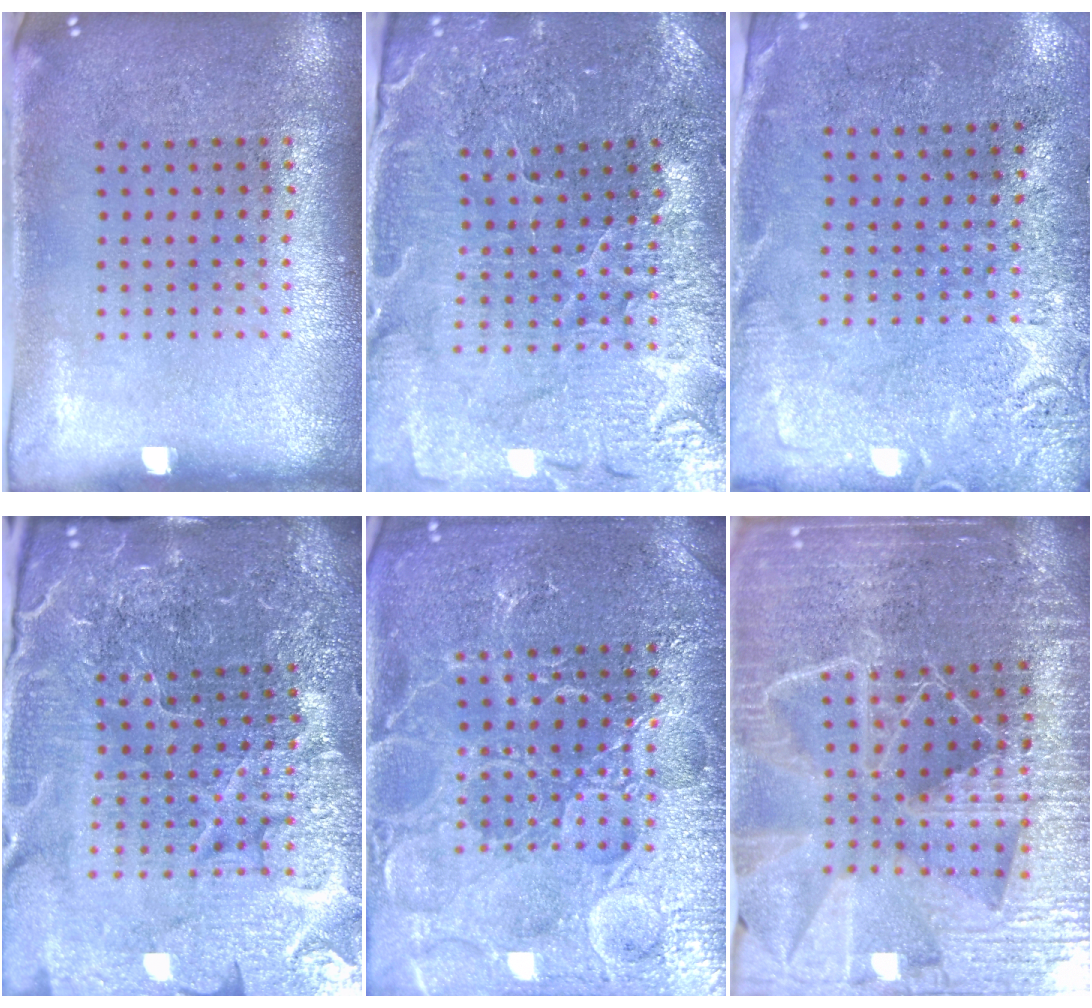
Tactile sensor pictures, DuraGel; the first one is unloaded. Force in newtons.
{"total": 3.4, "press": 3.4, "slide": 0.3}
{"total": 2.6, "press": 2.4, "slide": 1.1}
{"total": 6.6, "press": 5.9, "slide": 3.1}
{"total": 5.3, "press": 5.3, "slide": 0.6}
{"total": 6.5, "press": 5.5, "slide": 3.3}